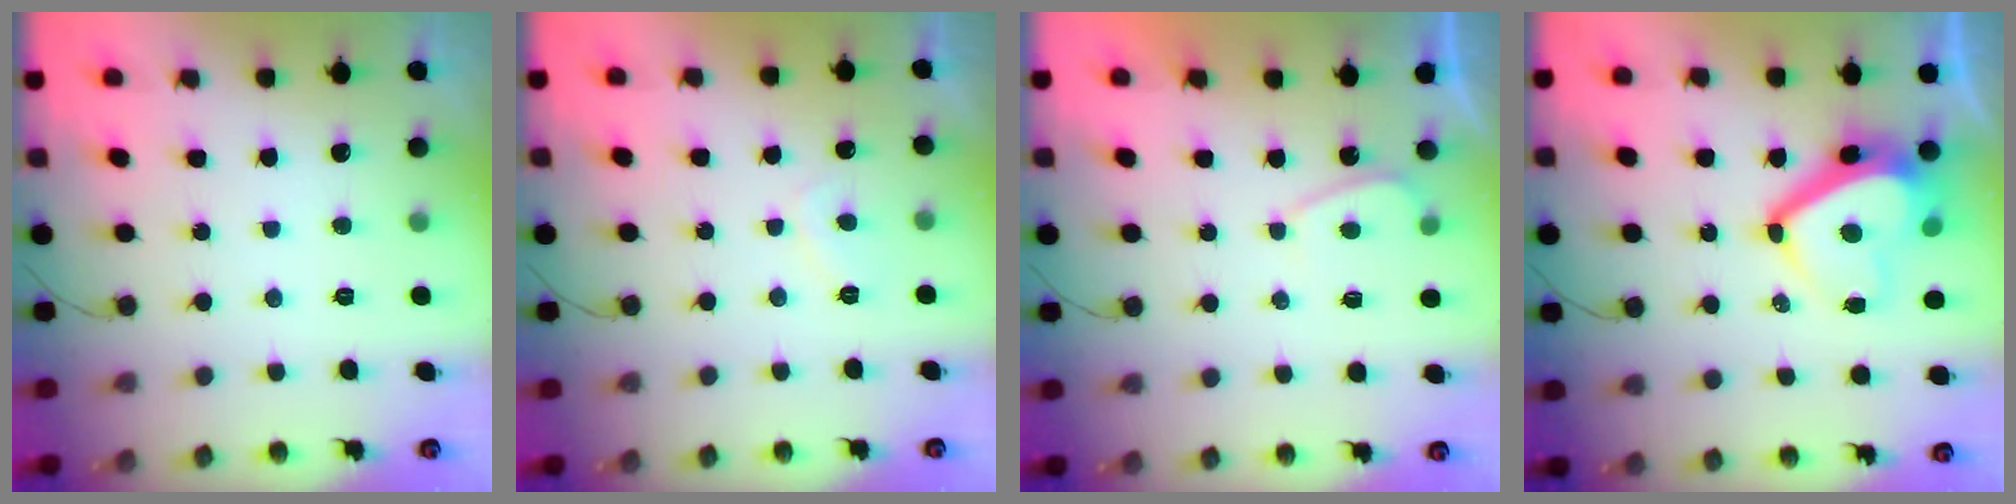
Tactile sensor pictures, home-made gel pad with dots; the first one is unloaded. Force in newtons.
{"total": 2.3, "press": 2.1, "slide": 0.8}
{"total": 0.8, "press": 0.6, "slide": 0.5}
{"total": 12.6, "press": 12.6, "slide": 1.5}